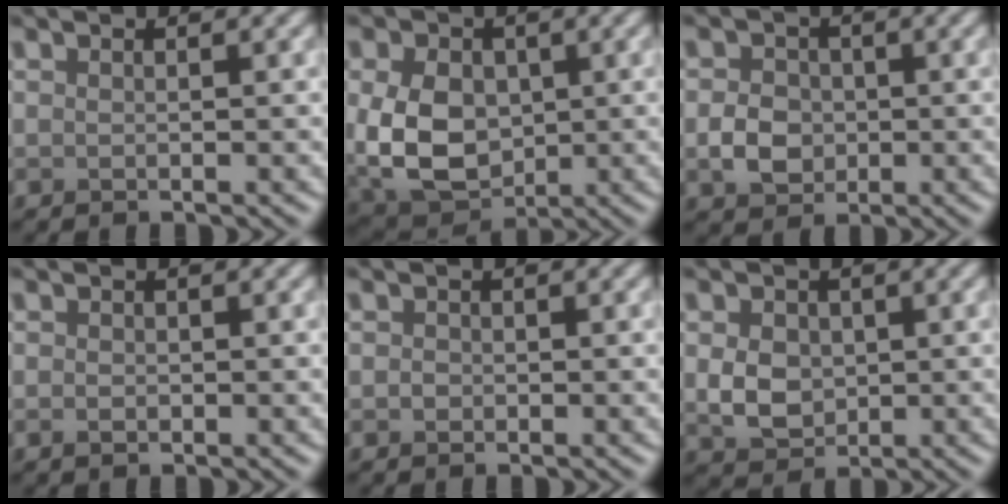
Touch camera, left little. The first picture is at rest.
{"total": 8.7, "force": [0.0, 6.4, 5.9], "torque": [-0.138, -0.013, 0.002]}
{"total": 3.1, "force": [-0.5, 2.6, 1.6], "torque": [-0.029, 0.001, -0.013]}
{"total": 0.9, "force": [-0.2, 0.7, 0.5], "torque": [-0.009, -0.003, -0.005]}
{"total": 0.7, "force": [-0.2, 0.6, 0.2], "torque": [-0.002, -0.003, -0.005]}
{"total": 3.6, "force": [0.2, 3.0, 2.1], "torque": [-0.046, -0.006, 0.003]}